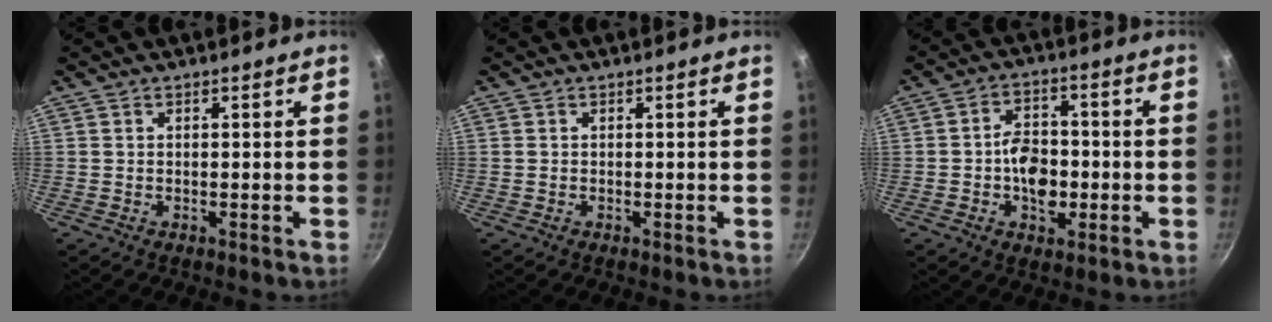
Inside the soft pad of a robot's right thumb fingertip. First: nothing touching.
{"total": 0.0}
{"total": 8.9, "force": [-1.7, 6.0, 6.4], "torque": [-0.076, 0.017, -0.030]}